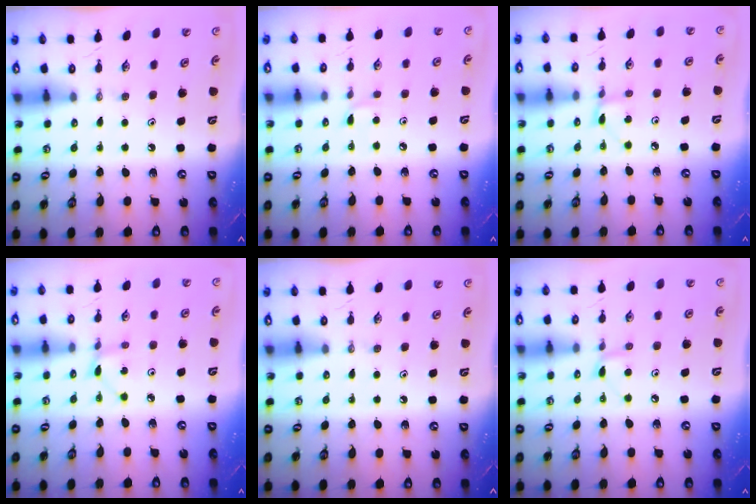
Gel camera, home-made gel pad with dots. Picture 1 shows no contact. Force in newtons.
{"total": 2.4, "press": 2.4, "slide": 0.4}
{"total": 2.8, "press": 2.8, "slide": 0.3}
{"total": 1.8, "press": 1.8, "slide": 0.3}
{"total": 0.0}
{"total": 6.1, "press": 6.0, "slide": 0.7}